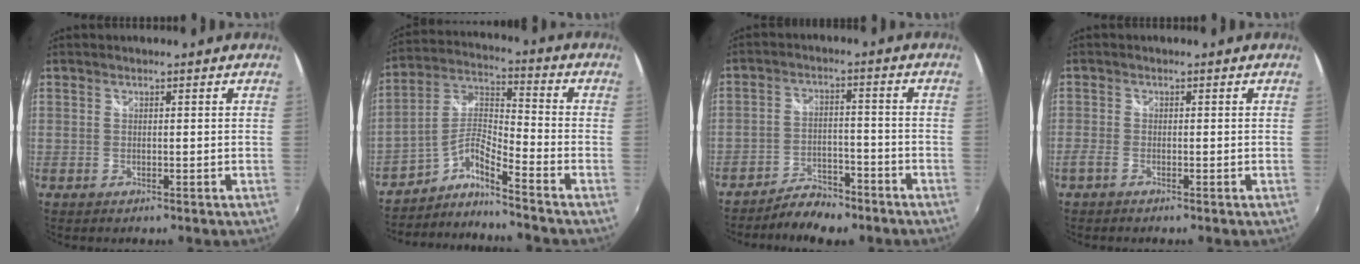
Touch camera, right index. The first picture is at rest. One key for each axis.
{"total": 7.0, "fx": -5.6, "fy": -0.4, "fz": 4.2, "tx": -0.097, "ty": 0.018, "tz": -0.118}
{"total": 7.4, "fx": -6.2, "fy": 3.0, "fz": 2.6, "tx": -0.067, "ty": 0.007, "tz": -0.100}
{"total": 1.7, "fx": -1.3, "fy": 0.6, "fz": 0.8, "tx": -0.023, "ty": -0.003, "tz": -0.029}